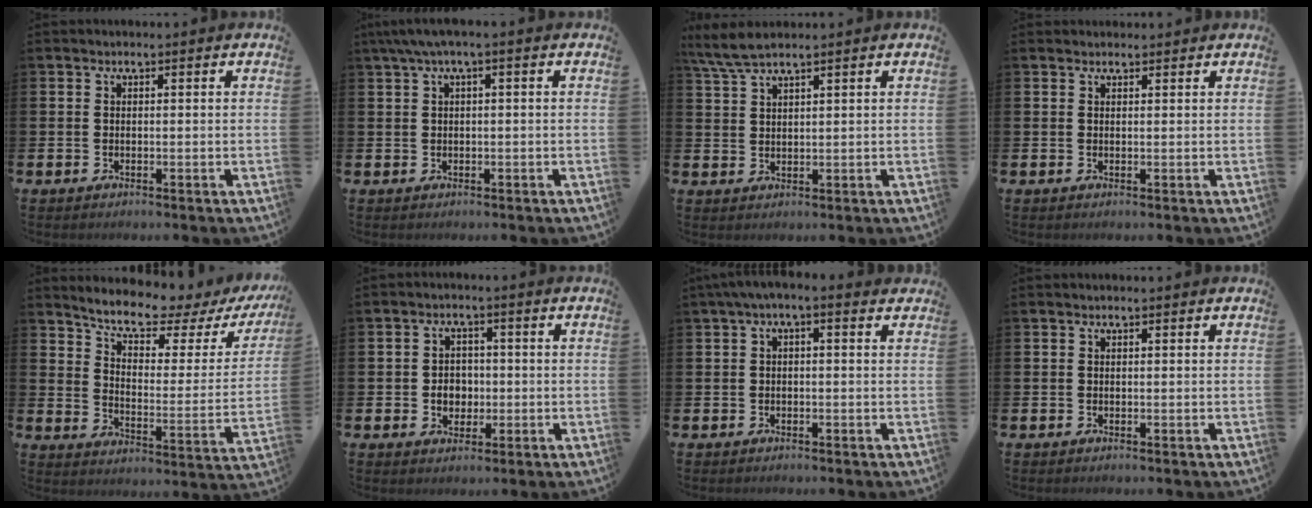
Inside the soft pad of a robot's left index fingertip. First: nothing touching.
{"total": 2.1, "force": [0.5, 0.1, 2.1], "torque": [-0.037, 0.001, 0.009]}
{"total": 4.3, "force": [3.7, 0.6, 2.1], "torque": [-0.050, -0.006, 0.068]}
{"total": 0.9, "force": [0.9, 0.3, 0.0], "torque": [0.014, -0.003, 0.013]}
{"total": 7.3, "force": [6.5, 1.7, 2.9], "torque": [-0.084, -0.048, 0.107]}
{"total": 3.4, "force": [-0.4, 2.9, 1.7], "torque": [-0.022, 0.002, -0.017]}
{"total": 1.4, "force": [-0.3, 0.4, 1.3], "torque": [-0.017, -0.001, -0.010]}
{"total": 0.0}